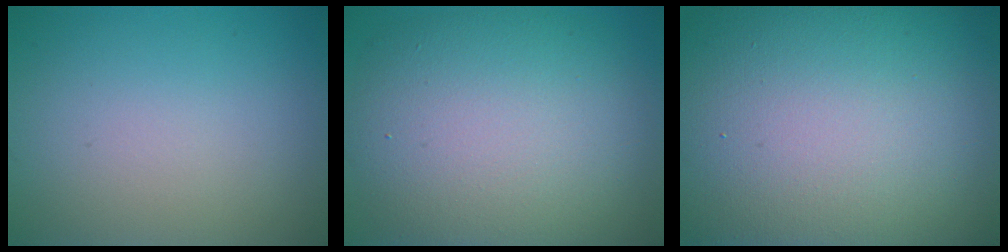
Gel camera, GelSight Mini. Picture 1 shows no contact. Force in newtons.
{"total": 11.7, "press": 11.7, "slide": 0.6}
{"total": 23.3, "press": 23.3, "slide": 1.2}